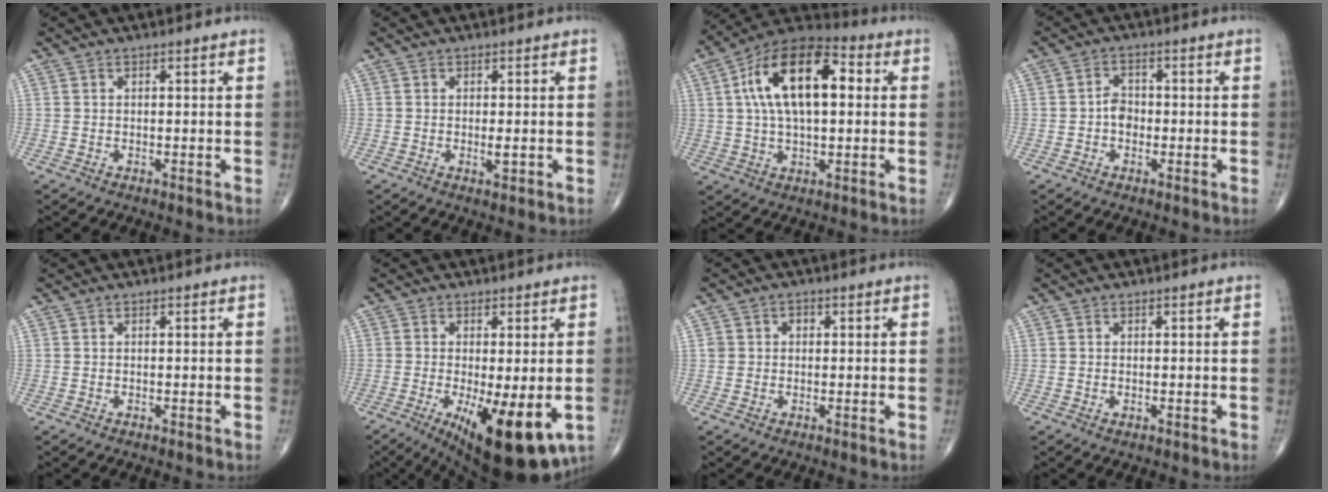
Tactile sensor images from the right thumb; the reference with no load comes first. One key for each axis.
{"total": 1.6, "fx": -0.3, "fy": 0.4, "fz": 1.5, "tx": -0.025, "ty": -0.004, "tz": -0.005}
{"total": 18.0, "fx": 3.5, "fy": 8.9, "fz": 15.2, "tx": -0.254, "ty": 0.029, "tz": 0.049}
{"total": 3.1, "fx": -0.8, "fy": 2.4, "fz": 1.8, "tx": -0.016, "ty": 0.012, "tz": -0.021}
{"total": 0.0}
{"total": 15.5, "fx": -5.0, "fy": 5.2, "fz": 13.7, "tx": -0.180, "ty": -0.024, "tz": -0.060}
{"total": 2.2, "fx": 0.3, "fy": 2.0, "fz": 0.8, "tx": -0.001, "ty": 0.005, "tz": 0.002}
{"total": 0.6, "fx": -0.1, "fy": 0.3, "fz": 0.5, "tx": -0.007, "ty": 0.000, "tz": -0.002}